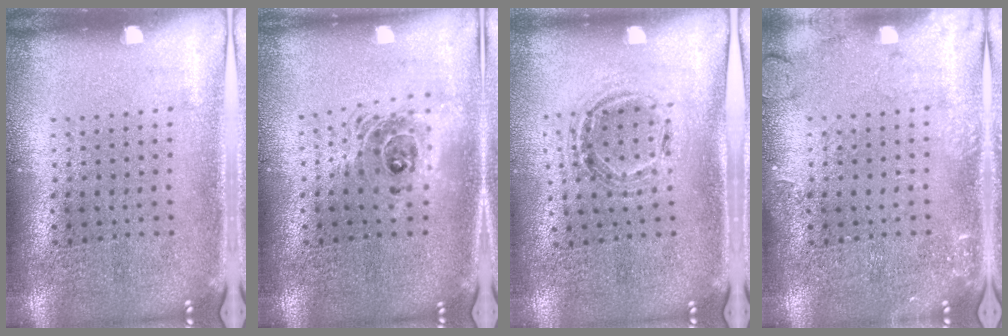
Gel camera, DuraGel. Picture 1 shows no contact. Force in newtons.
{"total": 1.6, "press": 1.3, "slide": 0.8}
{"total": 1.0, "press": 1.0, "slide": 0.1}
{"total": 2.0, "press": 2.0, "slide": 0.4}